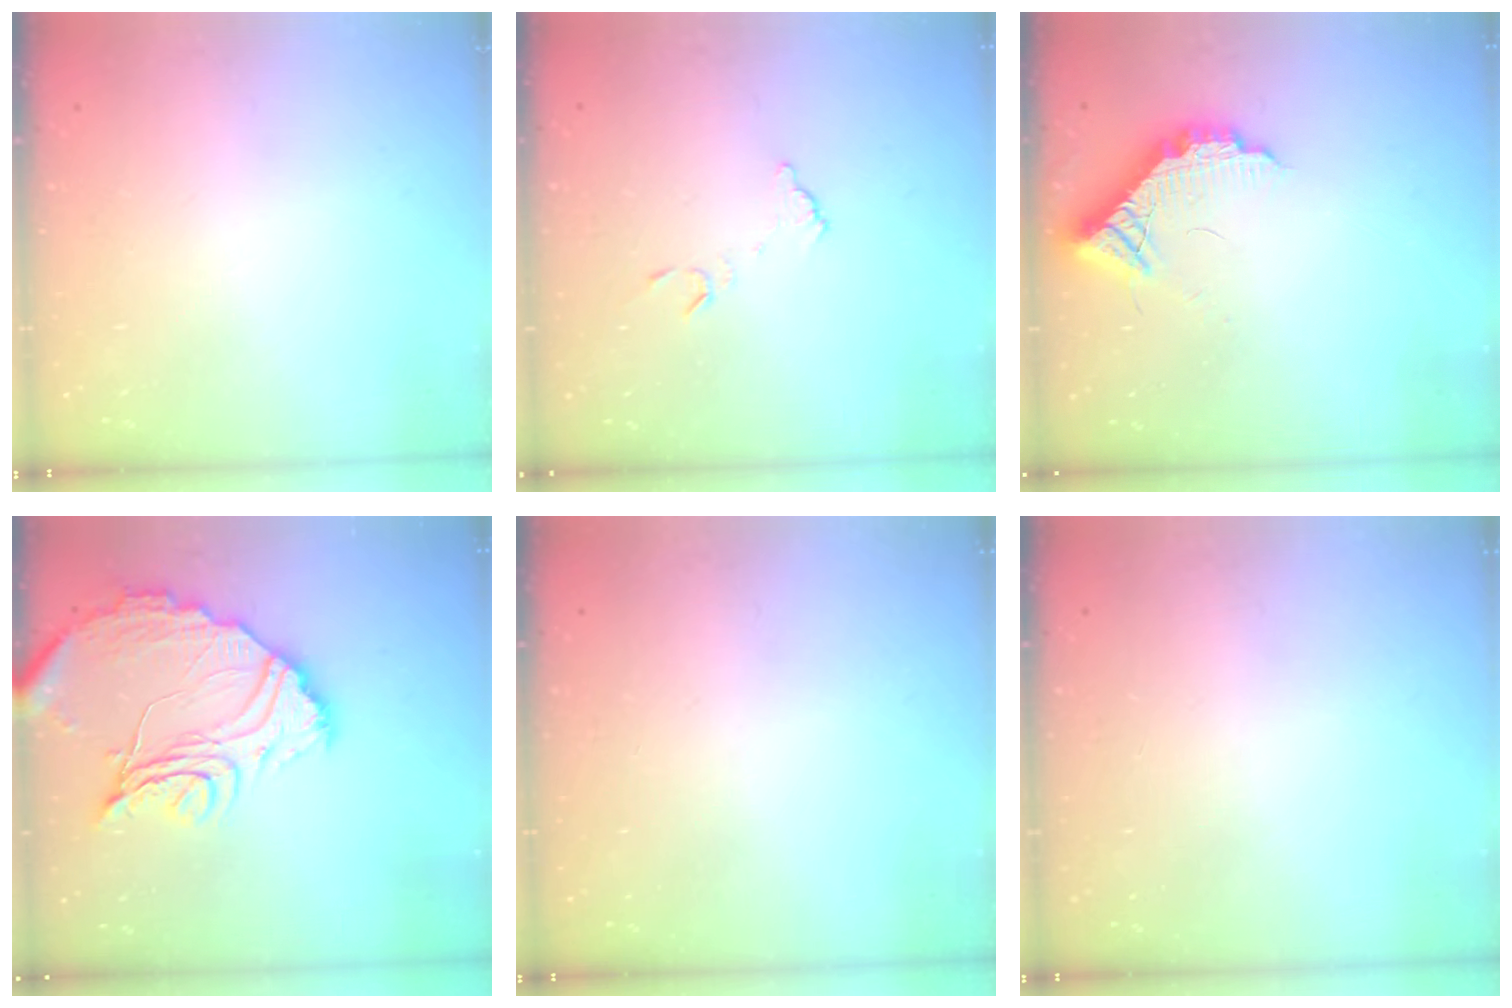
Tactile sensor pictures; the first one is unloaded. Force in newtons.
{"total": 5.4, "press": 5.4, "slide": 0.5}
{"total": 10.4, "press": 10.4, "slide": 0.6}
{"total": 17.1, "press": 17.0, "slide": 1.8}
{"total": 0.0}
{"total": 0.0}